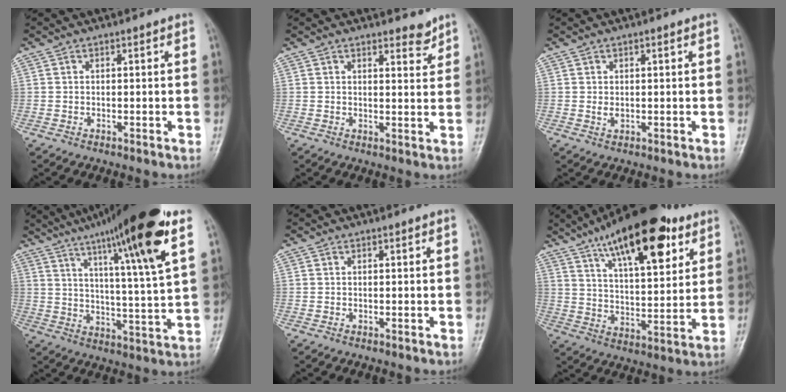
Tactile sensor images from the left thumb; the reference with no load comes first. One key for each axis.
{"total": 3.0, "fx": 2.5, "fy": 1.0, "fz": 1.2, "tx": -0.003, "ty": -0.020, "tz": 0.034}
{"total": 1.5, "fx": 0.3, "fy": 0.8, "fz": 1.3, "tx": -0.023, "ty": 0.003, "tz": 0.009}
{"total": 20.6, "fx": 11.5, "fy": 1.5, "fz": 17.0, "tx": -0.254, "ty": -0.037, "tz": 0.177}
{"total": 0.0}
{"total": 21.4, "fx": 11.9, "fy": 8.0, "fz": 15.8, "tx": -0.219, "ty": -0.034, "tz": 0.193}